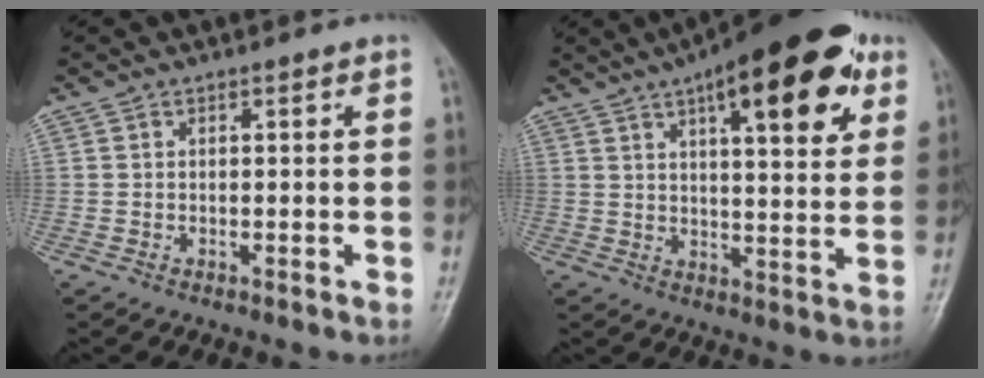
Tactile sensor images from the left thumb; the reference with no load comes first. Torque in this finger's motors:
{"motor_torque": [0.66, 0.66, 1.64, -1.12, 0.25]}